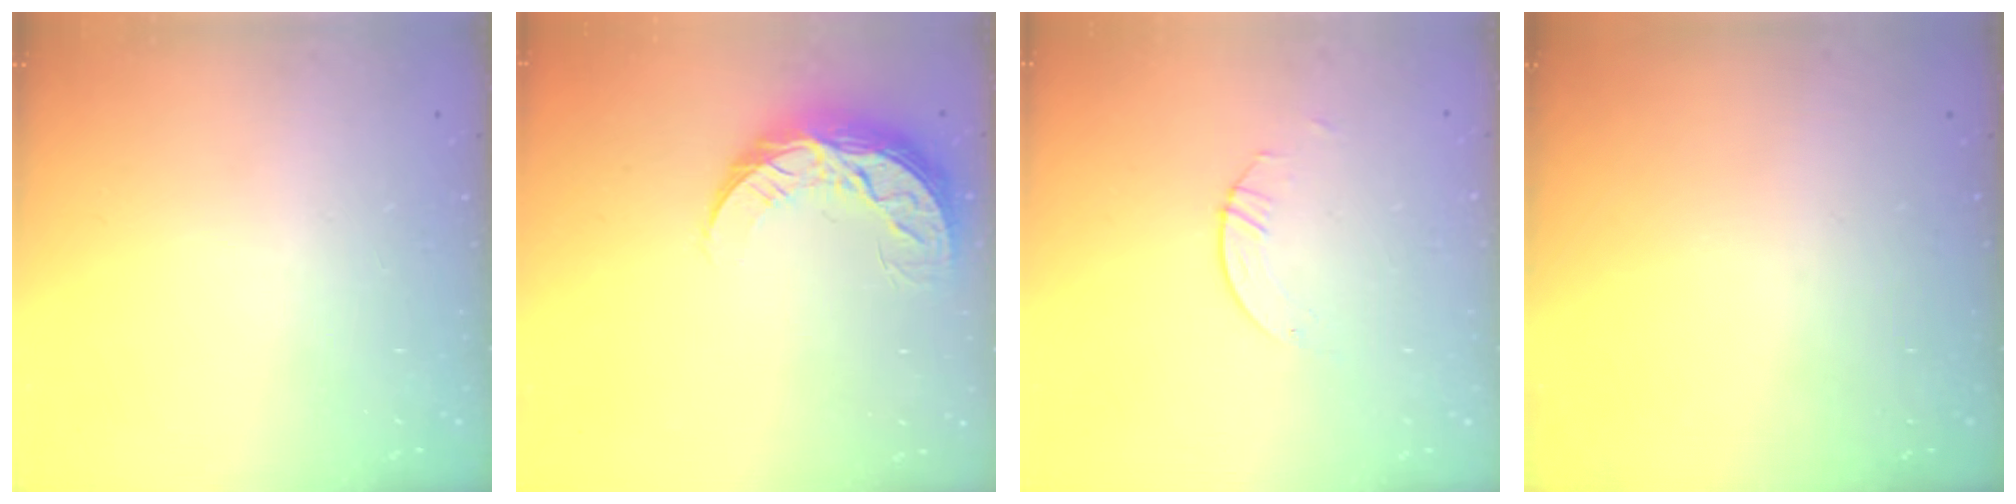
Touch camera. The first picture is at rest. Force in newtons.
{"total": 9.0, "press": 9.0, "slide": 0.3}
{"total": 1.1, "press": 1.1, "slide": 0.1}
{"total": 0.0}